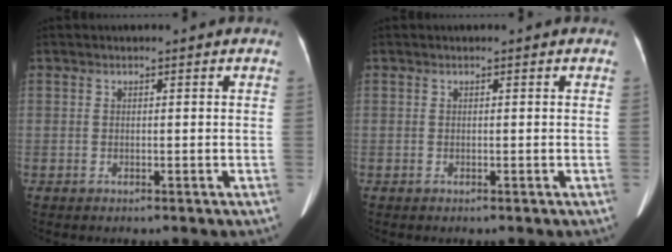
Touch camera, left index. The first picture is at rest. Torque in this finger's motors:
{"motor_torque": [0.02, 0.02, 0.00, 0.00]}